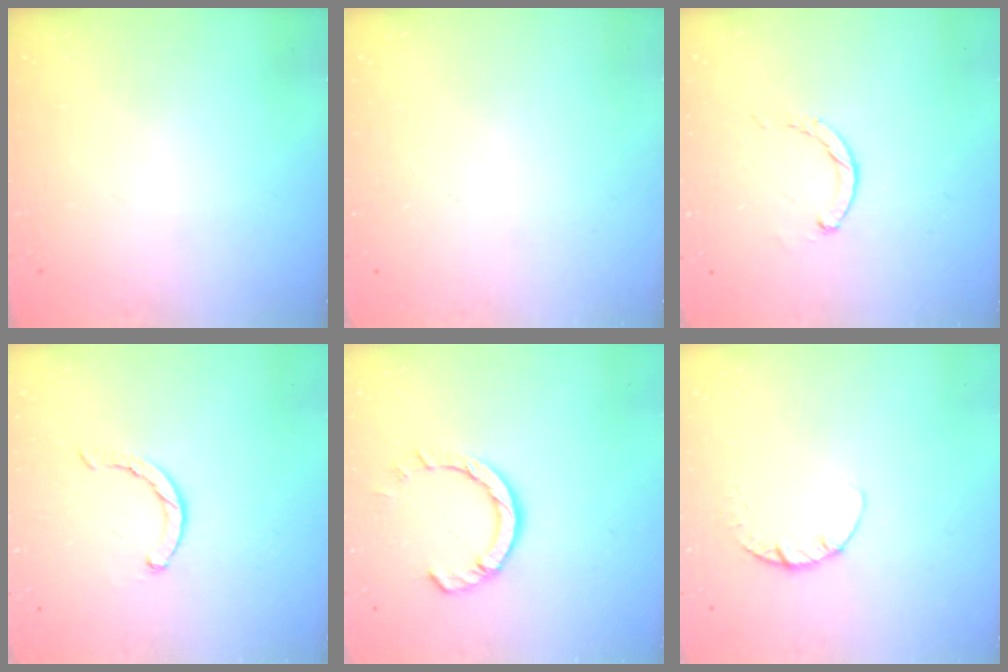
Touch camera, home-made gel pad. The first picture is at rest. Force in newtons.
{"total": 0.0}
{"total": 0.6, "press": 0.6, "slide": 0.2}
{"total": 2.3, "press": 2.2, "slide": 0.5}
{"total": 7.8, "press": 7.7, "slide": 1.2}
{"total": 2.7, "press": 2.7, "slide": 0.4}